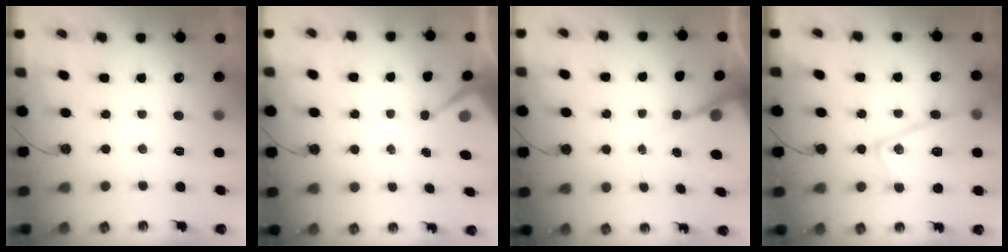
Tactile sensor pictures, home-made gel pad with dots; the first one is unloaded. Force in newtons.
{"total": 6.2, "press": 6.1, "slide": 0.7}
{"total": 6.9, "press": 6.9, "slide": 0.6}
{"total": 18.0, "press": 17.9, "slide": 1.7}